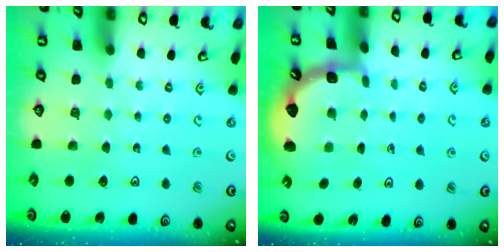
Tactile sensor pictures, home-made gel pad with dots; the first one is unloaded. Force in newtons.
{"total": 2.0, "press": 2.0, "slide": 0.2}